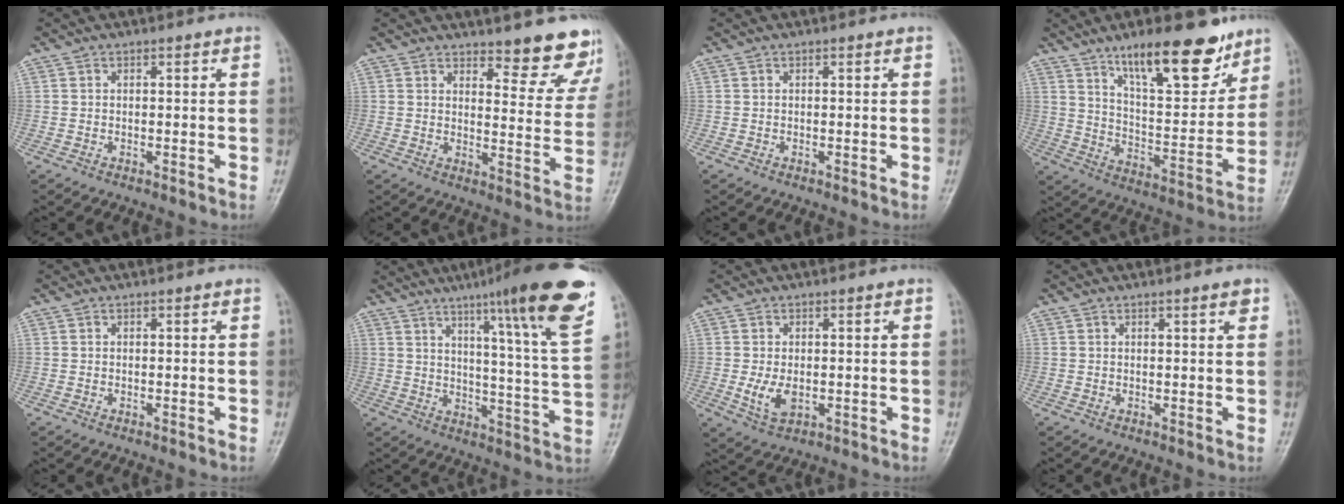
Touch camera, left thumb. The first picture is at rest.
{"total": 10.7, "force": [9.3, 3.2, 4.3], "torque": [-0.012, -0.072, 0.106]}
{"total": 0.0}
{"total": 18.1, "force": [12.2, 5.9, 12.0], "torque": [-0.142, -0.075, 0.203]}
{"total": 0.0}
{"total": 20.7, "force": [12.6, 1.0, 16.4], "torque": [-0.209, -0.055, 0.172]}
{"total": 4.7, "force": [-0.6, 2.9, 3.7], "torque": [-0.070, -0.010, -0.004]}
{"total": 1.5, "force": [0.9, 0.2, 1.2], "torque": [-0.016, -0.004, 0.013]}